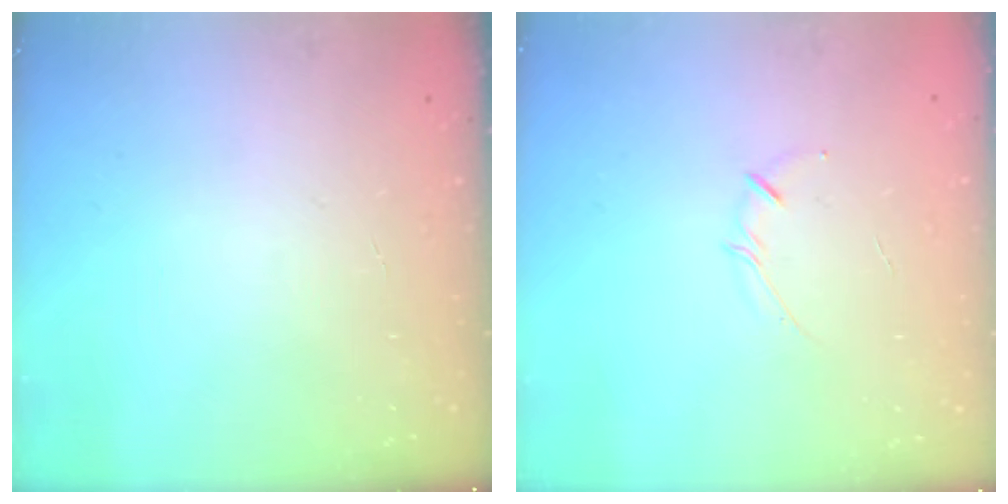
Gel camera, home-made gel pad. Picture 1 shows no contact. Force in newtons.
{"total": 3.5, "press": 3.5, "slide": 0.7}